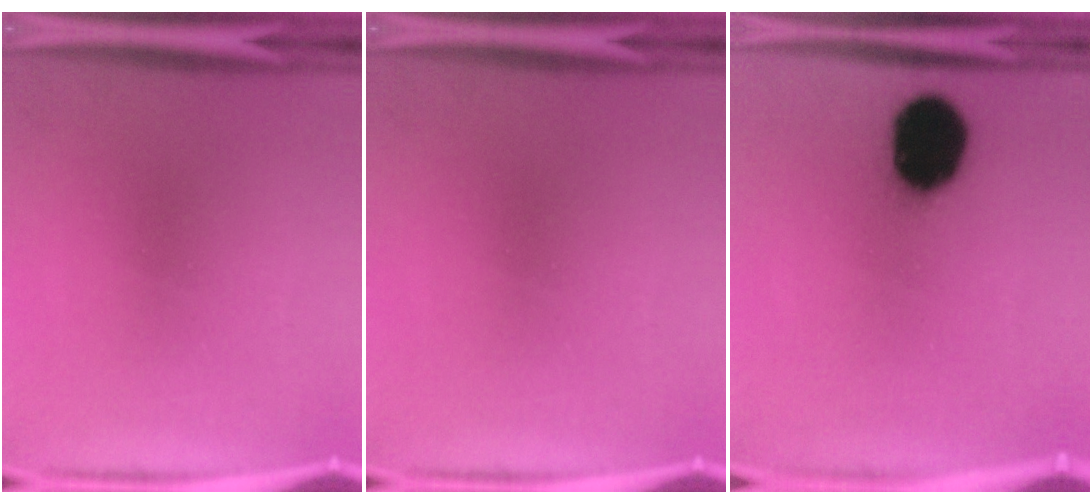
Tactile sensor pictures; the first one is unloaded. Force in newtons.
{"total": 0.0}
{"total": 18.6}